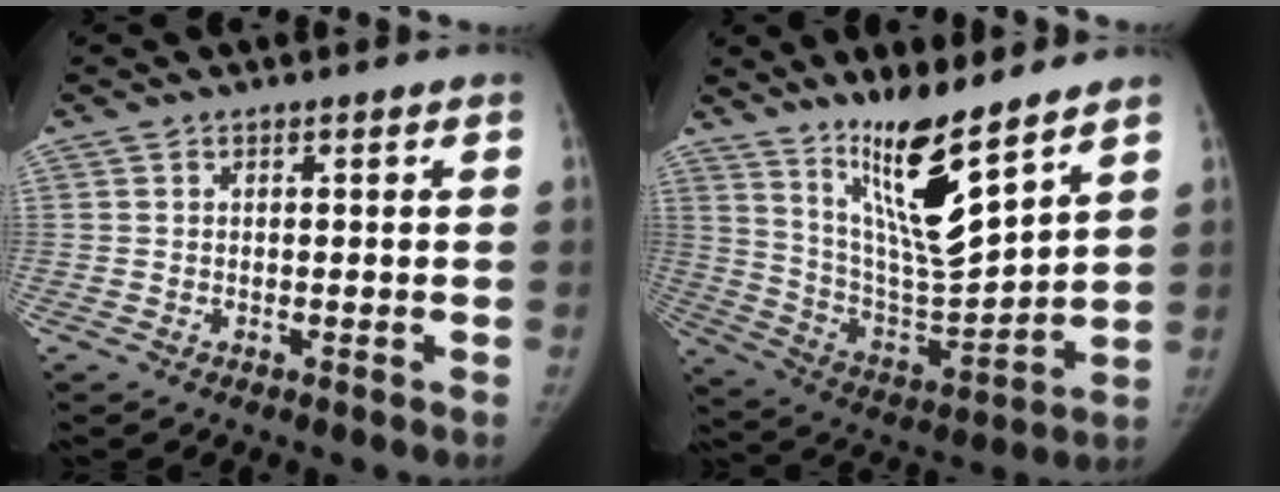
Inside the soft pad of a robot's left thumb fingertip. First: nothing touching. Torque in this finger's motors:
{"motor_torque": [0.12, 0.35, 1.36, -1.41, 0.41]}